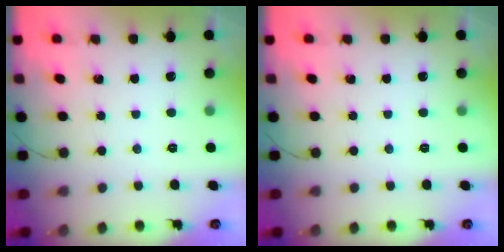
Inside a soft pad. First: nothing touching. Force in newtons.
{"total": 0.0}